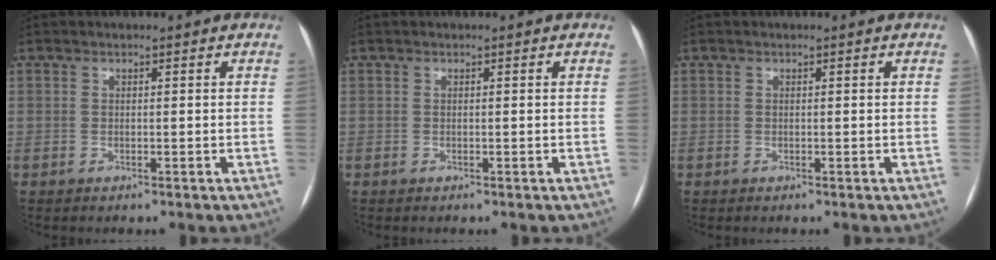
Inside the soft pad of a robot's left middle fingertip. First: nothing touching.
{"total": 0.0}
{"total": 0.0}